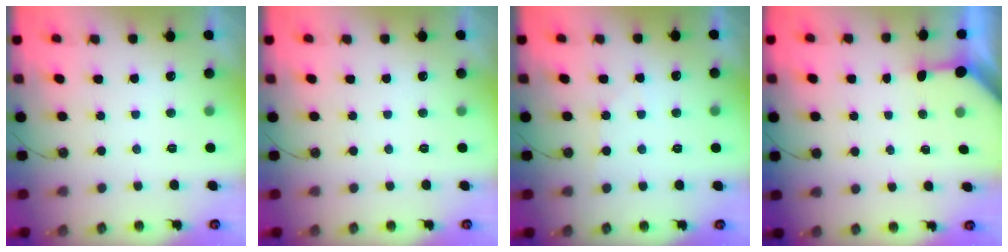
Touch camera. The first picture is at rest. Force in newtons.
{"total": 0.0}
{"total": 3.9, "press": 3.9, "slide": 0.6}
{"total": 2.8, "press": 2.8, "slide": 0.3}